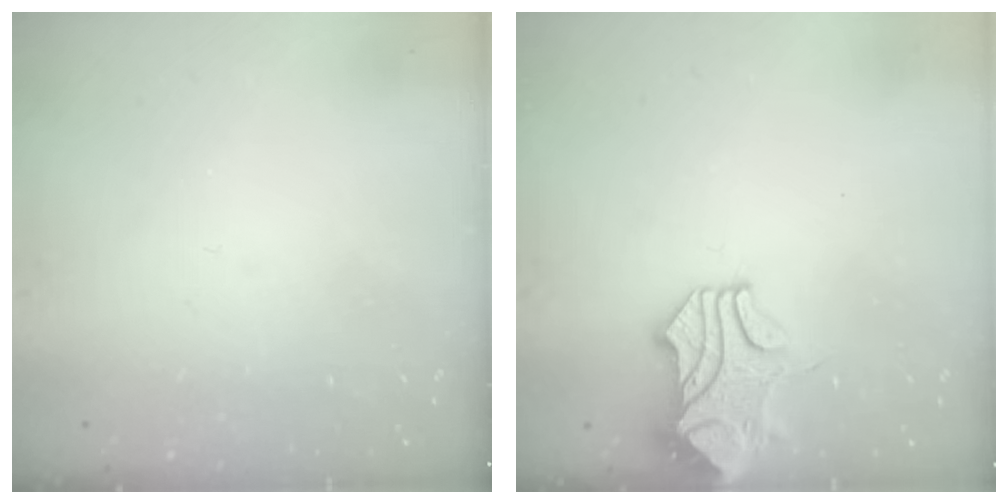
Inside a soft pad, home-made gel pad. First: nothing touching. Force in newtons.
{"total": 1.5, "press": 1.5, "slide": 0.2}